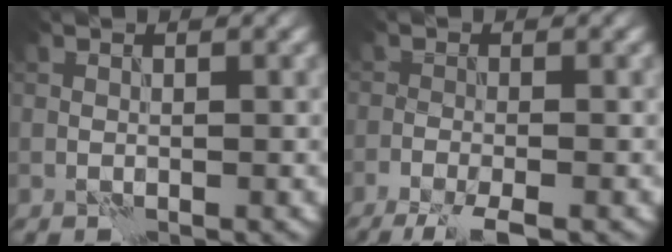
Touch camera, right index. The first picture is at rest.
{"total": 4.7, "force": [-3.4, 0.9, 3.1], "torque": [-0.057, -0.017, -0.063]}